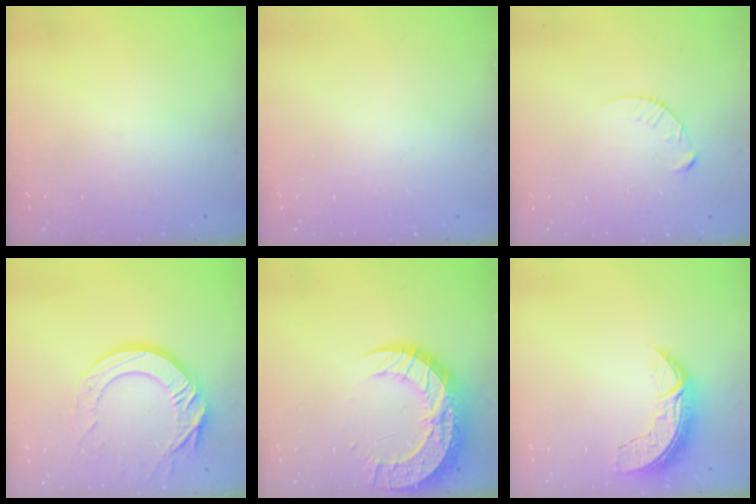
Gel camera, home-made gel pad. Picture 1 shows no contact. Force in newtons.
{"total": 0.0}
{"total": 4.3, "press": 4.3, "slide": 0.4}
{"total": 15.8, "press": 15.7, "slide": 1.7}
{"total": 17.5, "press": 17.4, "slide": 1.4}
{"total": 7.3, "press": 7.3, "slide": 0.4}